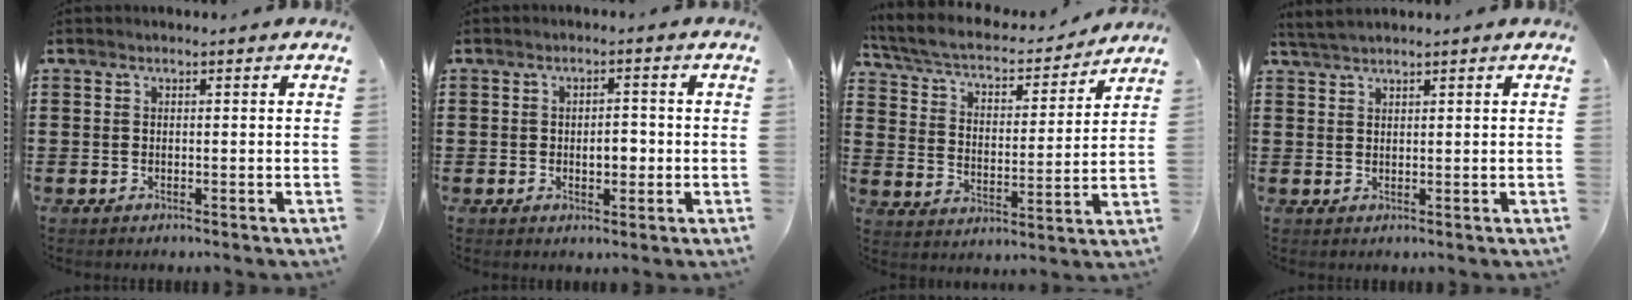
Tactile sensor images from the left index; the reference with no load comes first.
{"total": 3.2, "force": [-0.4, 1.7, 2.6], "torque": [-0.045, 0.002, -0.013]}
{"total": 4.8, "force": [4.1, 1.2, 2.1], "torque": [-0.063, -0.030, 0.063]}
{"total": 2.0, "force": [1.8, 0.1, 0.7], "torque": [-0.017, 0.002, 0.036]}